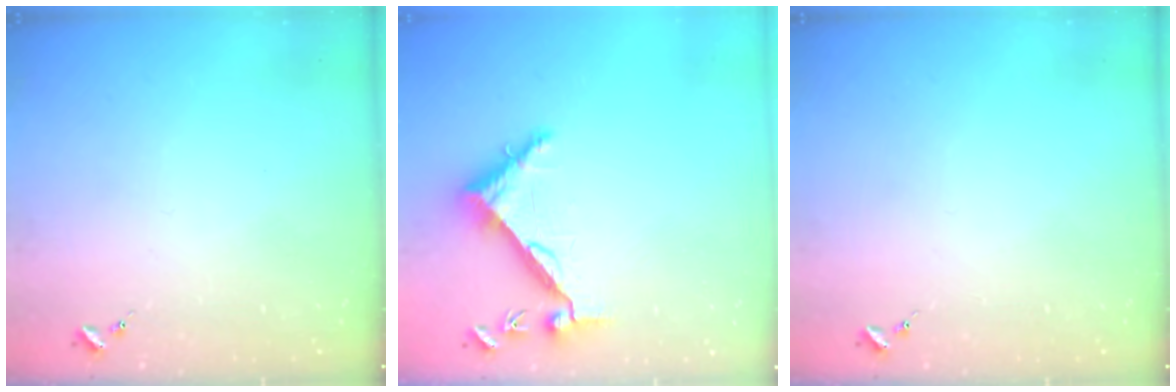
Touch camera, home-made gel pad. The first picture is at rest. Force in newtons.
{"total": 6.2, "press": 6.2, "slide": 0.7}
{"total": 0.0}